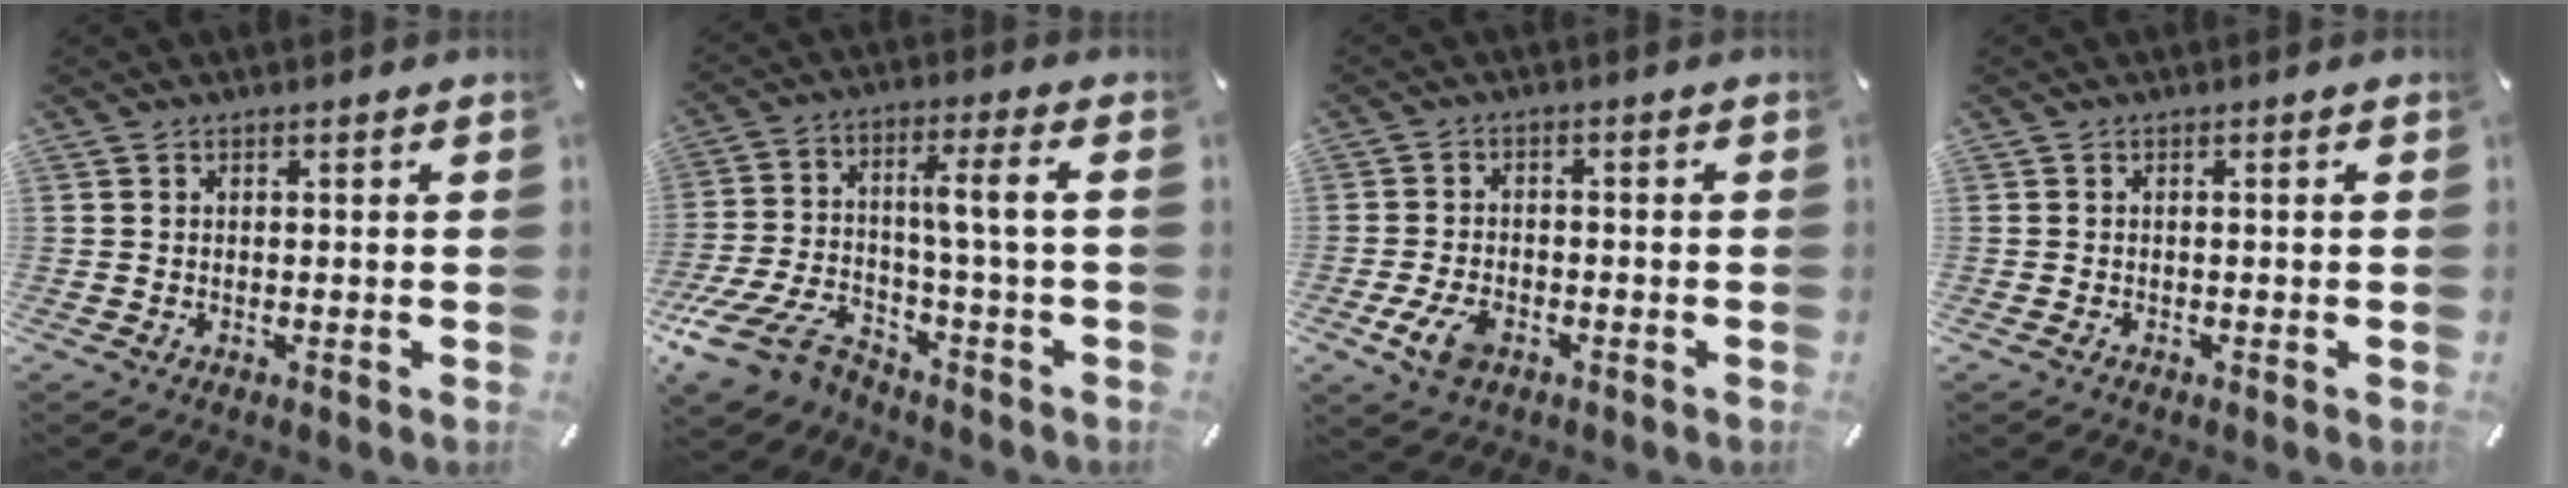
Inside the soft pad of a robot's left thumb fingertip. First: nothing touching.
{"total": 13.5, "force": [-5.9, 3.8, 11.5], "torque": [-0.226, 0.017, -0.107]}
{"total": 6.4, "force": [-3.0, 3.9, 4.1], "torque": [-0.101, 0.007, -0.060]}
{"total": 0.6, "force": [-0.5, 0.2, 0.3], "torque": [-0.007, -0.003, -0.008]}